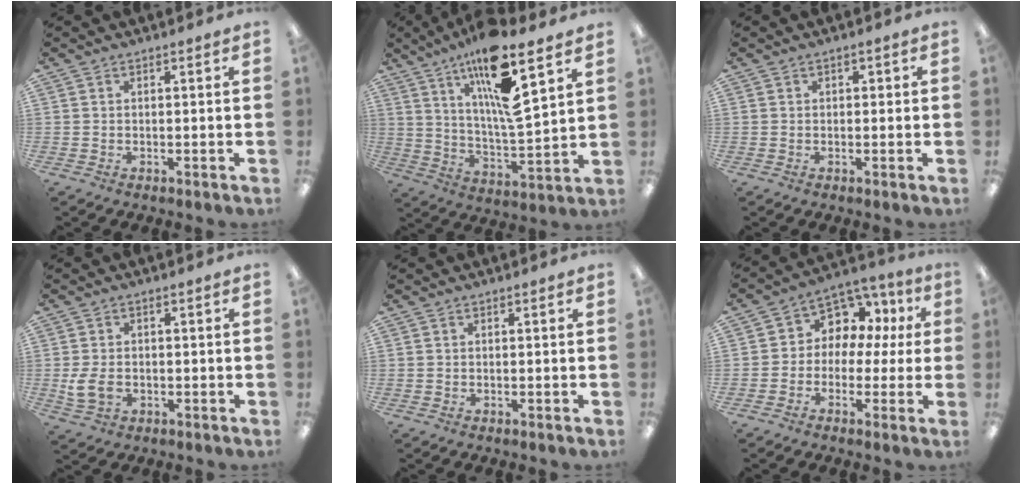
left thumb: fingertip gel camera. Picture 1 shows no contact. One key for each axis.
{"total": 16.8, "fx": 11.0, "fy": 3.0, "fz": 12.3, "tx": -0.221, "ty": -0.057, "tz": 0.177}
{"total": 0.6, "fx": 0.0, "fy": 0.6, "fz": 0.1, "tx": -0.003, "ty": 0.005, "tz": -0.002}
{"total": 5.5, "fx": -0.8, "fy": 3.9, "fz": 3.8, "tx": -0.075, "ty": 0.001, "tz": -0.016}
{"total": 0.0}
{"total": 8.2, "fx": 1.9, "fy": 7.0, "fz": 3.7, "tx": -0.065, "ty": -0.010, "tz": 0.039}